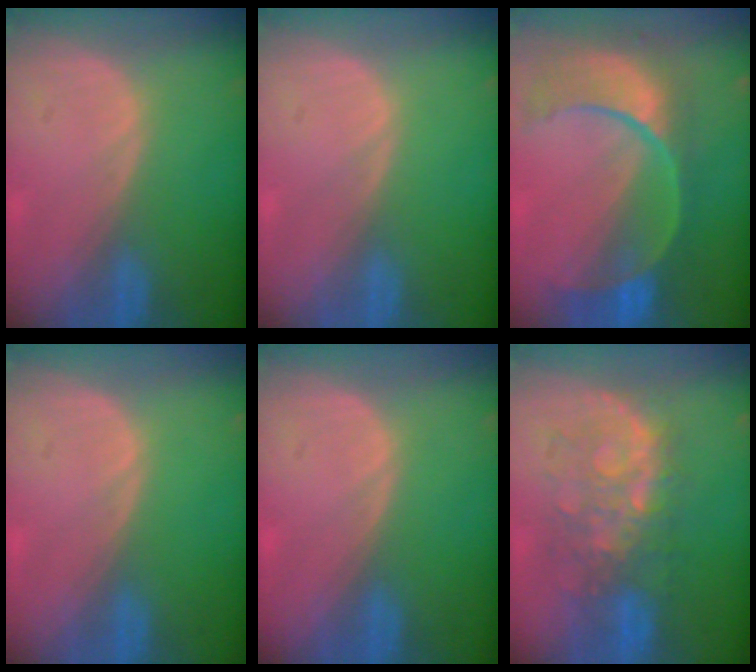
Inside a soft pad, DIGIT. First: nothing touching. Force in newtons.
{"total": 0.0}
{"total": 11.2, "press": 9.4, "slide": 6.1}
{"total": 0.0}
{"total": 0.0}
{"total": 8.6, "press": 8.3, "slide": 2.1}